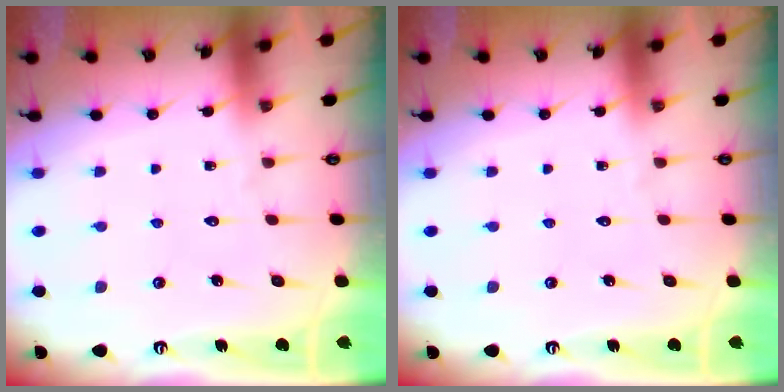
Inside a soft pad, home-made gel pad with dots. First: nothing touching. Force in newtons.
{"total": 0.0}